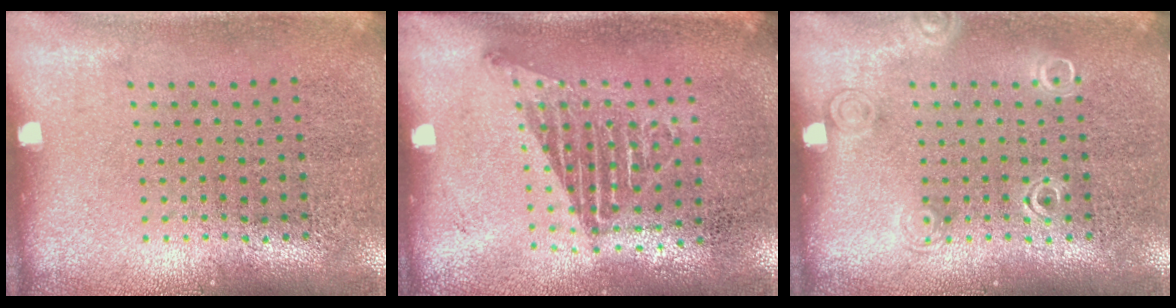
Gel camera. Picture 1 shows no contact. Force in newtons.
{"total": 1.2, "press": 1.0, "slide": 0.6}
{"total": 1.2, "press": 1.2, "slide": 0.2}